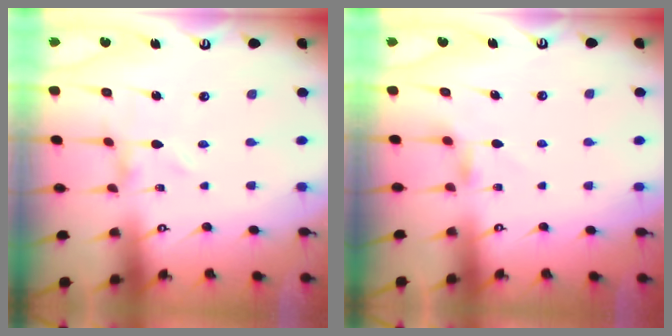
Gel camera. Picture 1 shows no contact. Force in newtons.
{"total": 3.5, "press": 3.4, "slide": 0.5}